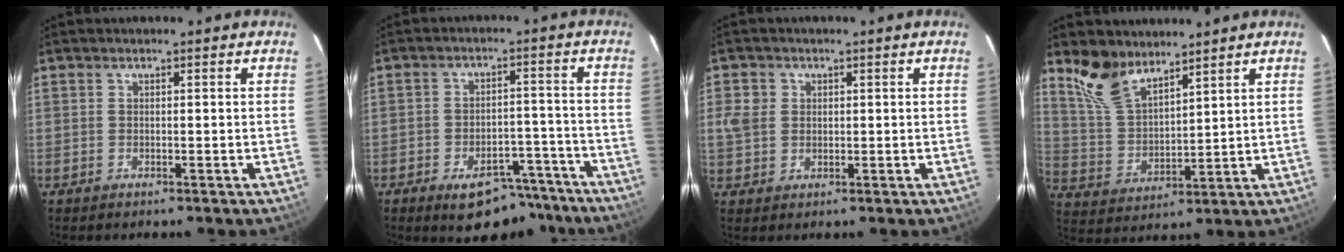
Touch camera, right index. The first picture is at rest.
{"total": 13.2, "force": [-10.2, 6.1, 5.8], "torque": [-0.093, 0.023, -0.118]}
{"total": 4.5, "force": [0.7, 4.0, 2.0], "torque": [-0.039, 0.007, 0.016]}
{"total": 9.9, "force": [7.7, 4.1, 4.7], "torque": [-0.099, 0.009, 0.163]}